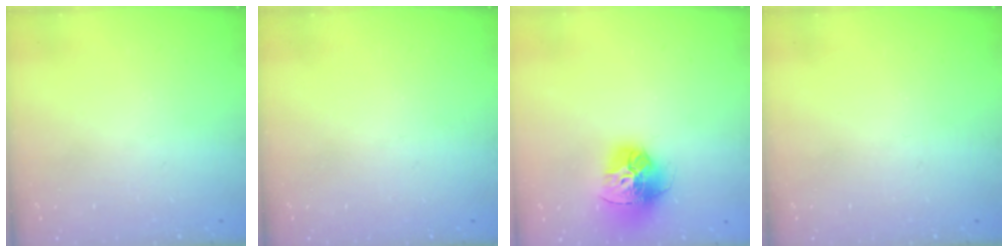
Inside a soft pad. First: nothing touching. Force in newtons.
{"total": 0.0}
{"total": 15.5, "press": 15.4, "slide": 1.7}
{"total": 0.0}